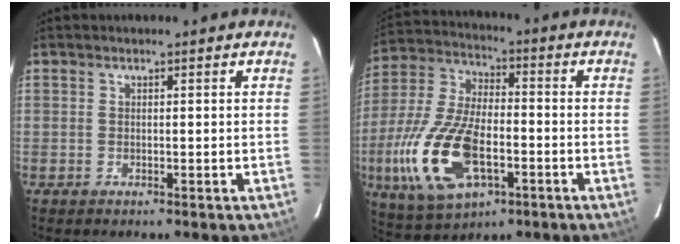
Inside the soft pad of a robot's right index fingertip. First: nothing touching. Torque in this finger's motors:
{"motor_torque": [1.40, -0.74, 1.05, 0.21]}